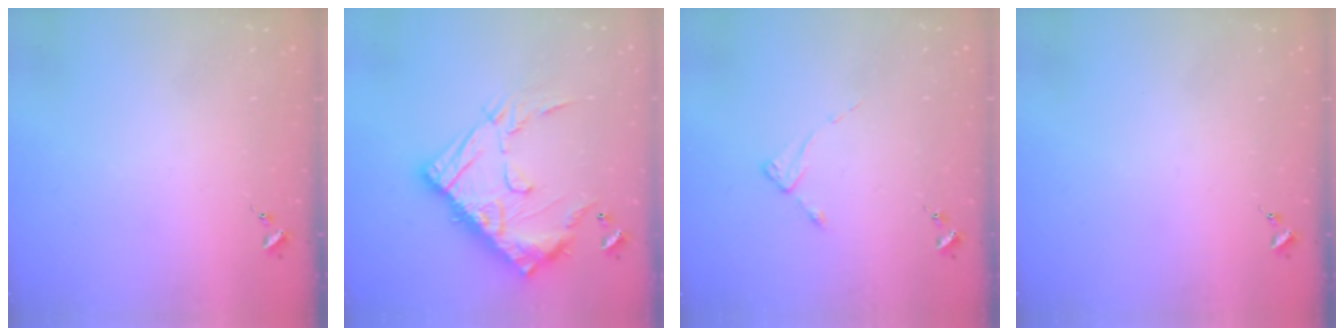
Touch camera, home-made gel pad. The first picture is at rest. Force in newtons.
{"total": 21.0, "press": 21.0, "slide": 1.6}
{"total": 2.2, "press": 2.2, "slide": 0.4}
{"total": 0.0}